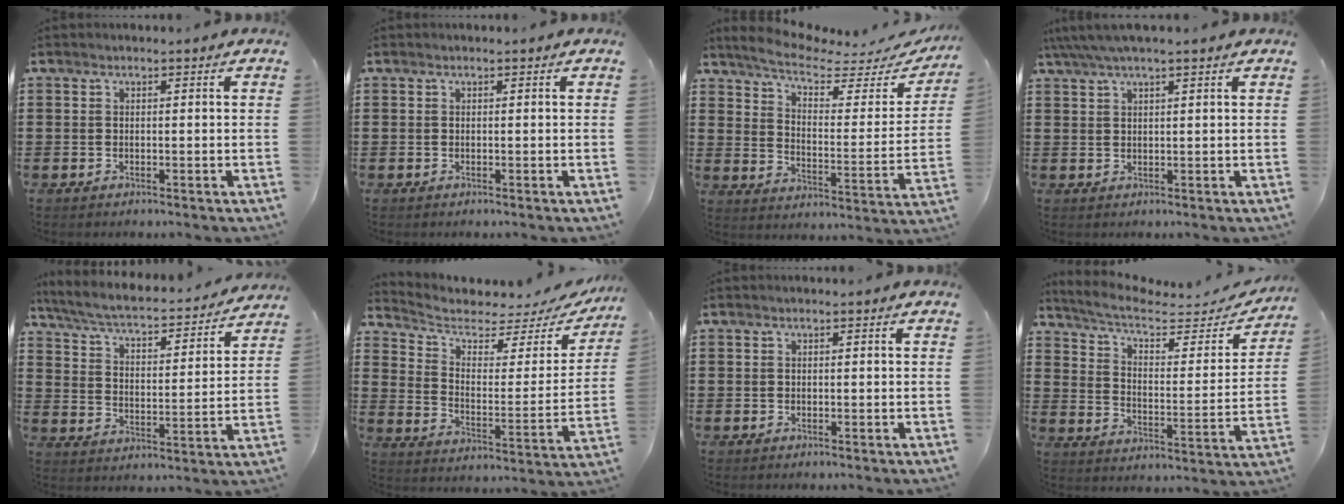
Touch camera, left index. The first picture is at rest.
{"total": 0.0}
{"total": 6.5, "force": [5.3, 1.2, 3.5], "torque": [-0.087, -0.032, 0.086]}
{"total": 3.0, "force": [2.1, 0.3, 2.0], "torque": [-0.044, 0.001, 0.040]}
{"total": 4.4, "force": [4.1, 0.4, 1.7], "torque": [-0.057, -0.034, 0.061]}
{"total": 4.6, "force": [3.6, 1.8, 2.2], "torque": [-0.067, -0.025, 0.057]}
{"total": 0.0}
{"total": 6.7, "force": [5.6, 1.4, 3.4], "torque": [-0.093, -0.036, 0.094]}